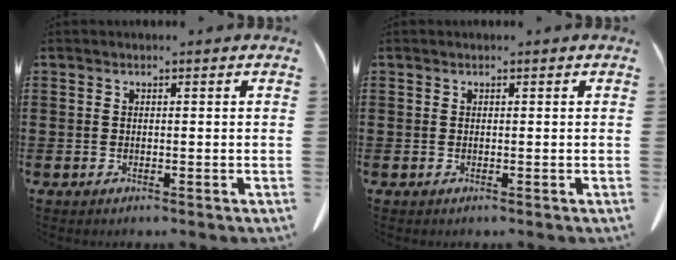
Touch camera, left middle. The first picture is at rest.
{"total": 0.0}